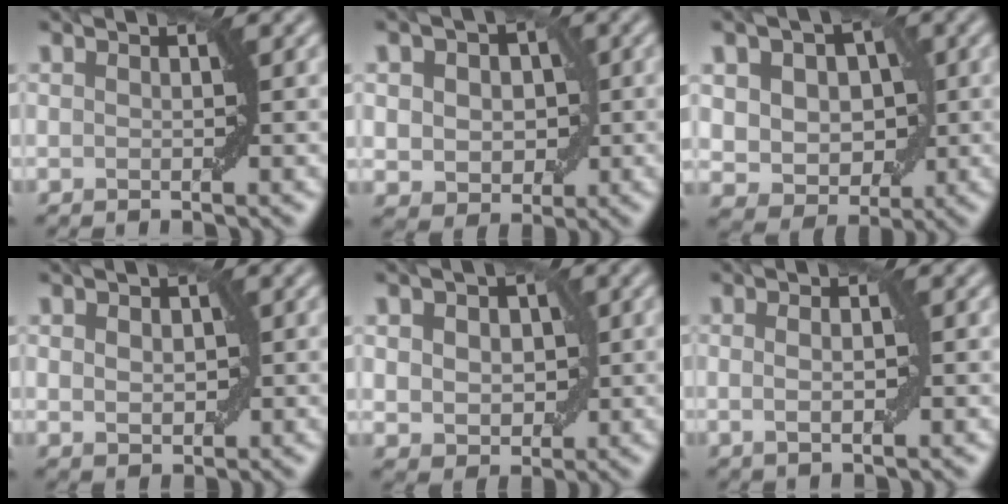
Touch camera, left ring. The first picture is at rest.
{"total": 6.0, "force": [0.9, 4.6, 3.7], "torque": [-0.036, 0.022, -0.005]}
{"total": 6.1, "force": [0.8, 4.7, 3.9], "torque": [-0.046, 0.003, 0.005]}
{"total": 2.0, "force": [0.2, 1.5, 1.4], "torque": [-0.020, 0.001, 0.006]}
{"total": 5.4, "force": [1.0, 4.0, 3.4], "torque": [-0.039, 0.017, 0.001]}
{"total": 2.4, "force": [0.1, 0.8, 2.3], "torque": [-0.030, -0.001, -0.002]}